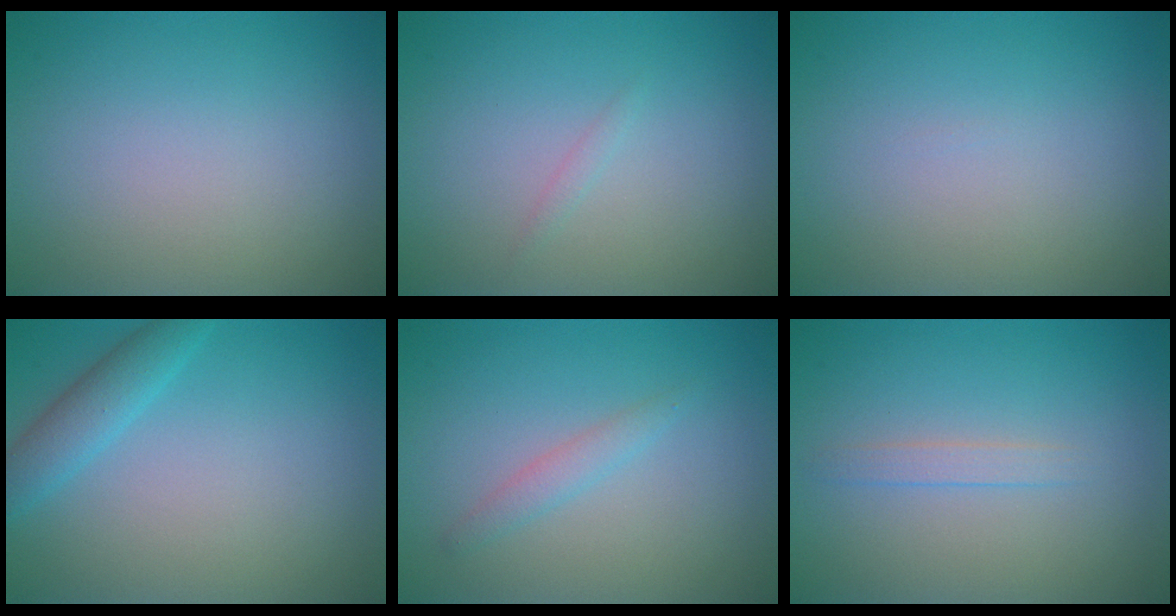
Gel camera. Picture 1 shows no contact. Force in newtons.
{"total": 0.5, "press": 0.5, "slide": 0.0}
{"total": 0.0}
{"total": 2.1, "press": 2.1, "slide": 0.2}
{"total": 1.3, "press": 1.3, "slide": 0.0}
{"total": 1.2, "press": 1.2, "slide": 0.1}